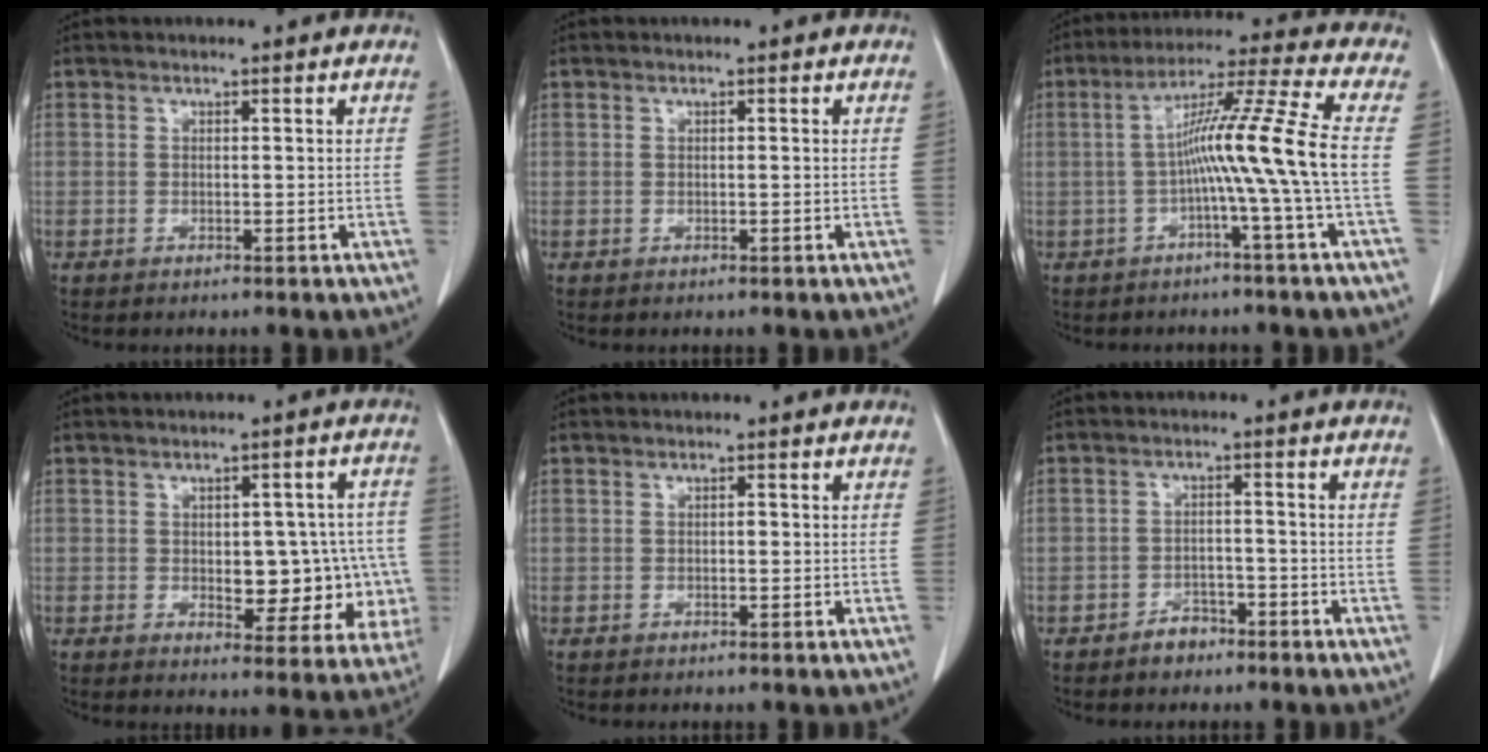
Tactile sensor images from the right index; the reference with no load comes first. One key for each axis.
{"total": 0.6, "fx": 0.0, "fy": 0.2, "fz": 0.5, "tx": -0.015, "ty": 0.005, "tz": 0.004}
{"total": 12.0, "fx": -1.6, "fy": -2.4, "fz": 11.6, "tx": -0.198, "ty": 0.017, "tz": -0.031}
{"total": 13.5, "fx": -1.6, "fy": 6.8, "fz": 11.5, "tx": -0.144, "ty": 0.027, "tz": -0.002}
{"total": 1.0, "fx": 0.0, "fy": 0.5, "fz": 0.8, "tx": -0.020, "ty": 0.002, "tz": 0.001}
{"total": 3.7, "fx": -2.7, "fy": 2.3, "fz": 1.2, "tx": -0.019, "ty": 0.009, "tz": -0.037}